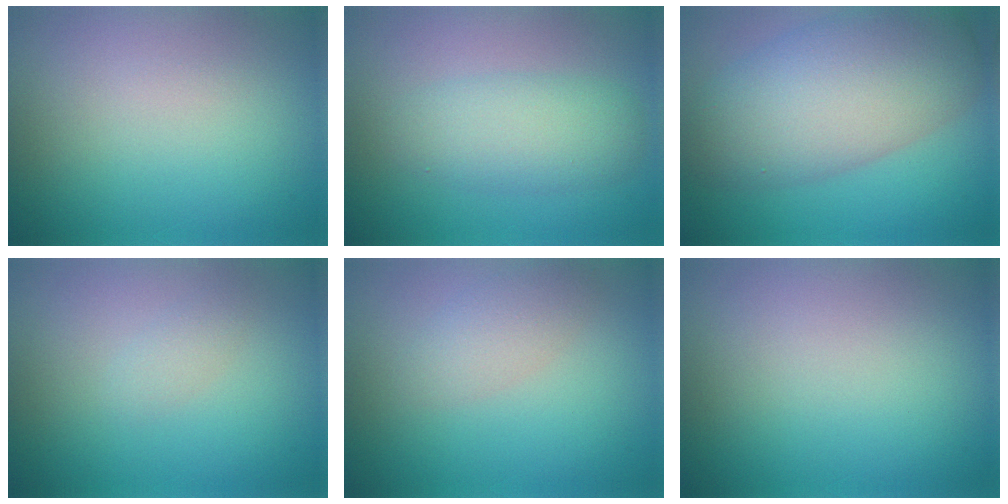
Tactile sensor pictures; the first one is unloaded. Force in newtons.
{"total": 4.1, "press": 4.1, "slide": 0.1}
{"total": 9.6, "press": 9.6, "slide": 0.3}
{"total": 1.0, "press": 1.0, "slide": 0.1}
{"total": 2.1, "press": 2.1, "slide": 0.2}
{"total": 0.0}